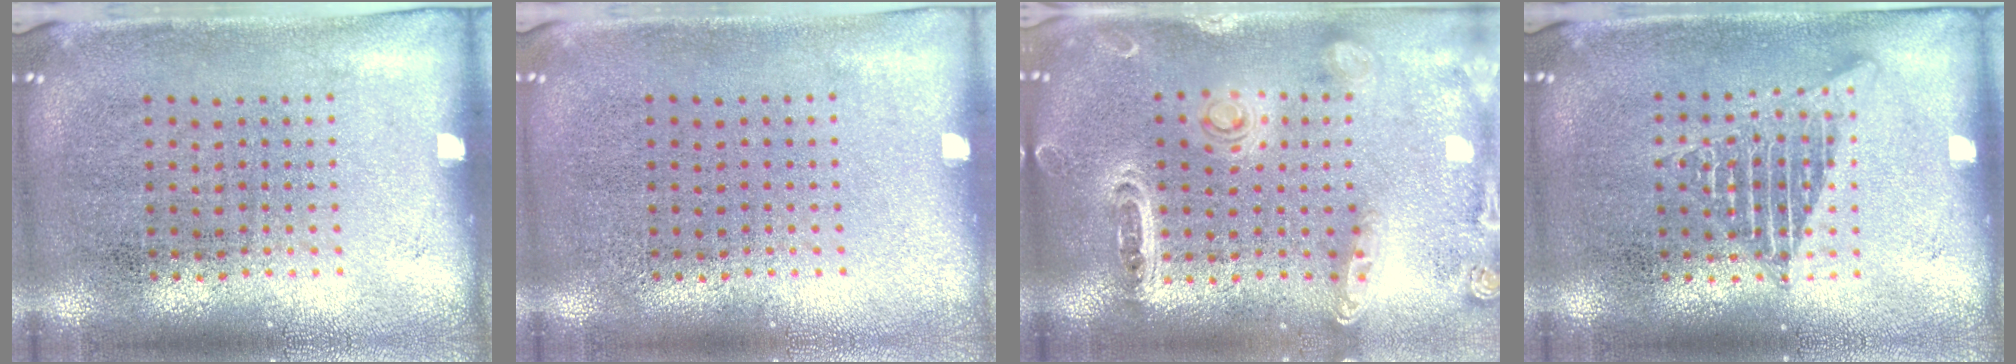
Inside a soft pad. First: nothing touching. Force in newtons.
{"total": 0.0}
{"total": 1.3, "press": 1.3, "slide": 0.2}
{"total": 2.4, "press": 2.3, "slide": 0.2}